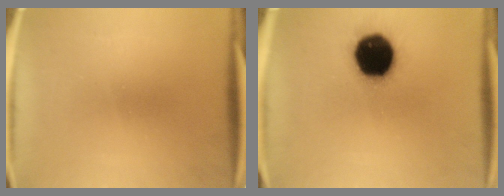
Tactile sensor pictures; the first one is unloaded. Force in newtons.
{"total": 19.3}